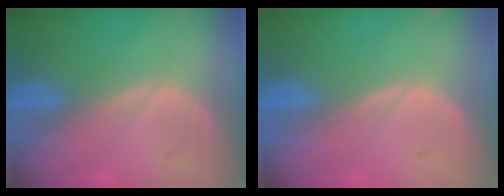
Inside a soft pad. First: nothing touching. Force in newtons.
{"total": 0.0}